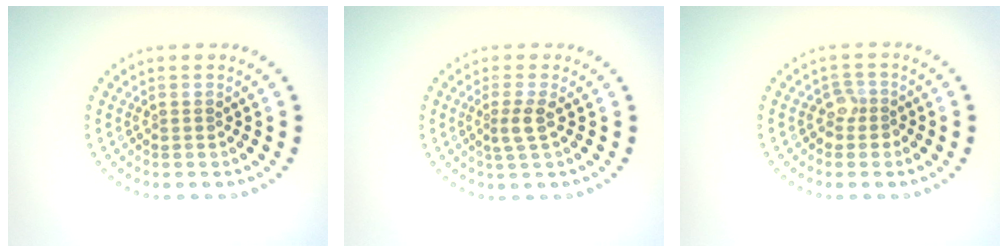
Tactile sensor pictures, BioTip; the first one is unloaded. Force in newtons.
{"total": 1.8, "press": 1.4, "slide": 1.1}
{"total": 1.6, "press": 1.3, "slide": 0.9}